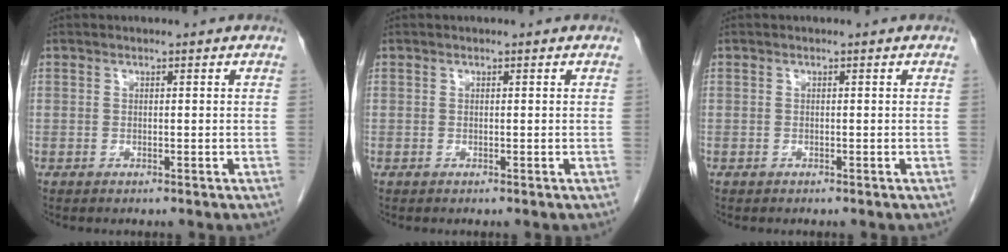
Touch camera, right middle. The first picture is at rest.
{"total": 0.0}
{"total": 0.0}